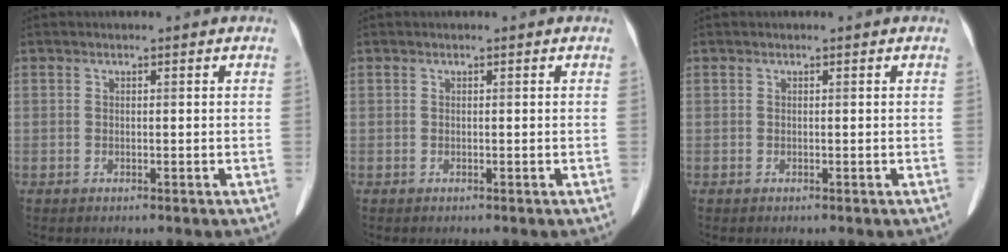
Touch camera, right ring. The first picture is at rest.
{"total": 0.0}
{"total": 0.0}